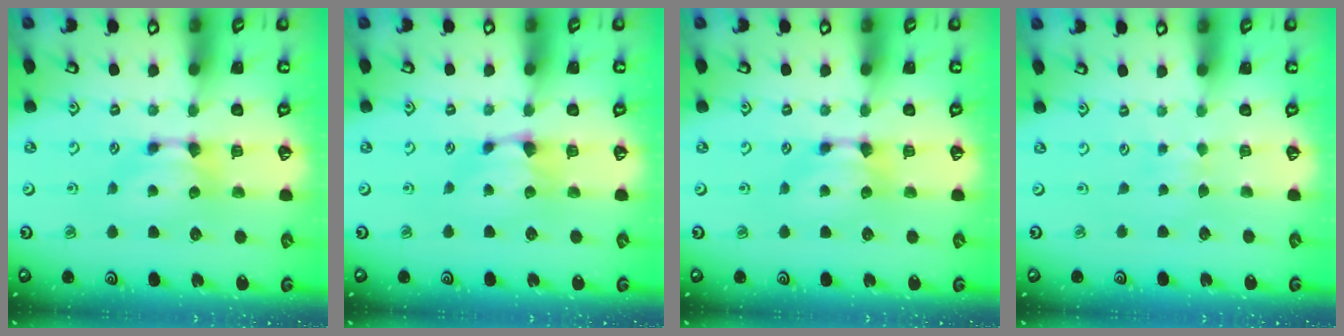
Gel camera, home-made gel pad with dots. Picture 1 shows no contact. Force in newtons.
{"total": 1.1, "press": 0.9, "slide": 0.5}
{"total": 0.0}
{"total": 3.1, "press": 3.1, "slide": 0.4}